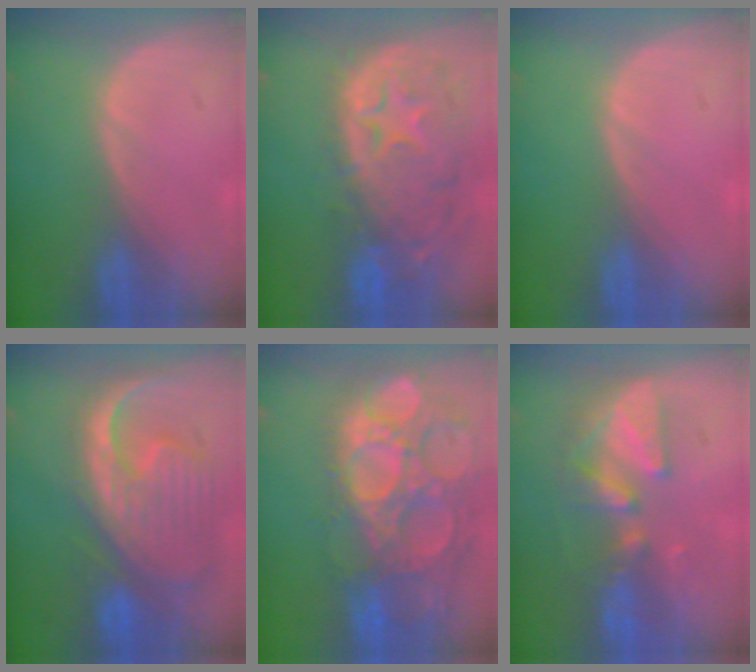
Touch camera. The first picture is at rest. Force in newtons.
{"total": 14.0, "press": 11.2, "slide": 8.3}
{"total": 0.0}
{"total": 13.0, "press": 11.1, "slide": 6.7}
{"total": 15.6, "press": 12.9, "slide": 8.8}
{"total": 8.1, "press": 7.5, "slide": 3.1}